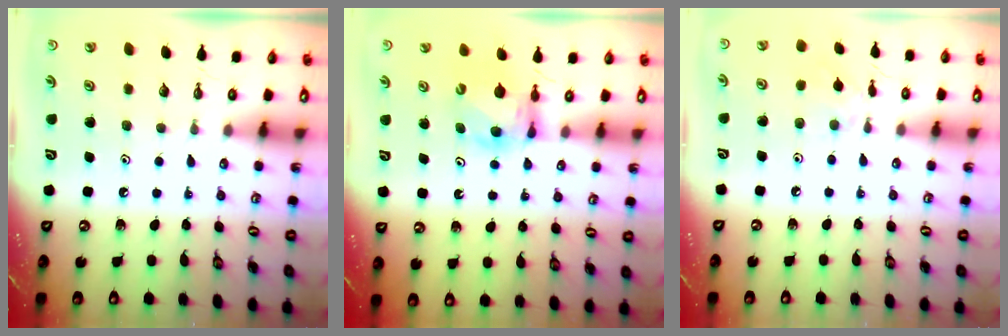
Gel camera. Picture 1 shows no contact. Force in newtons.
{"total": 6.6, "press": 6.6, "slide": 0.5}
{"total": 4.2, "press": 4.2, "slide": 0.5}